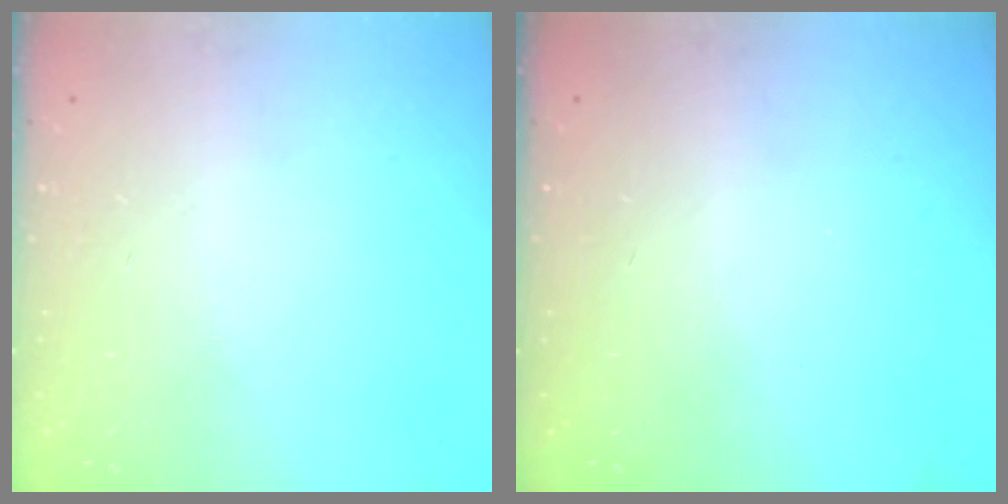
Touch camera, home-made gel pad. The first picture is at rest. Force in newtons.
{"total": 0.0}